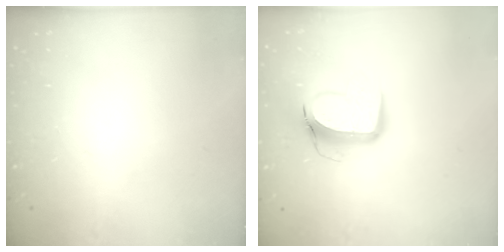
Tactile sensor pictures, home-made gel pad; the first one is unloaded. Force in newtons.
{"total": 10.2, "press": 10.2, "slide": 1.0}